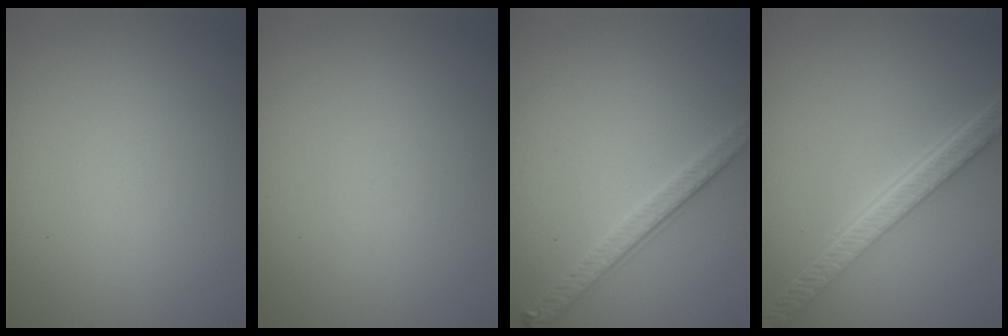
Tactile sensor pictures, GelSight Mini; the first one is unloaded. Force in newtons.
{"total": 0.0}
{"total": 2.9, "press": 2.5, "slide": 1.5}
{"total": 5.3, "press": 4.1, "slide": 3.4}